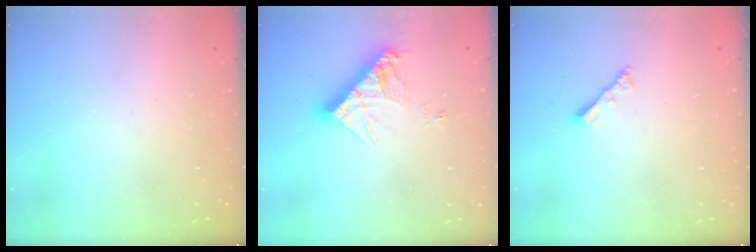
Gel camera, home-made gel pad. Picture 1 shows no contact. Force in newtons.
{"total": 12.1, "press": 12.0, "slide": 0.9}
{"total": 2.8, "press": 2.8, "slide": 0.6}